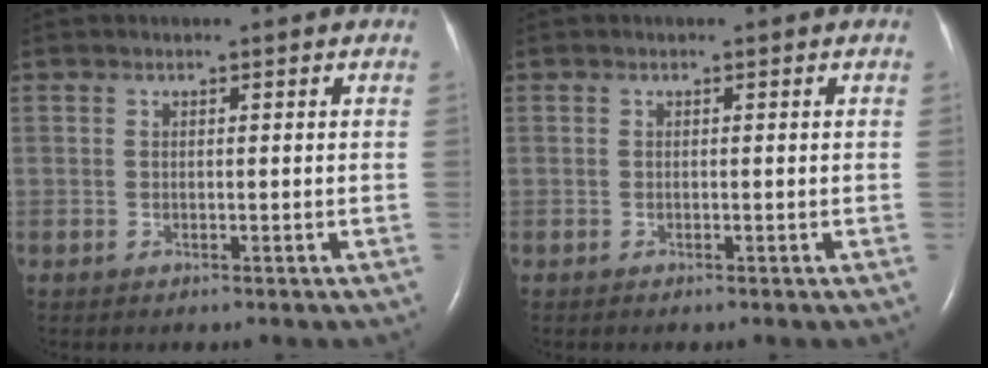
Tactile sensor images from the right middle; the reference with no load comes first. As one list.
[{"total": 0.0}]